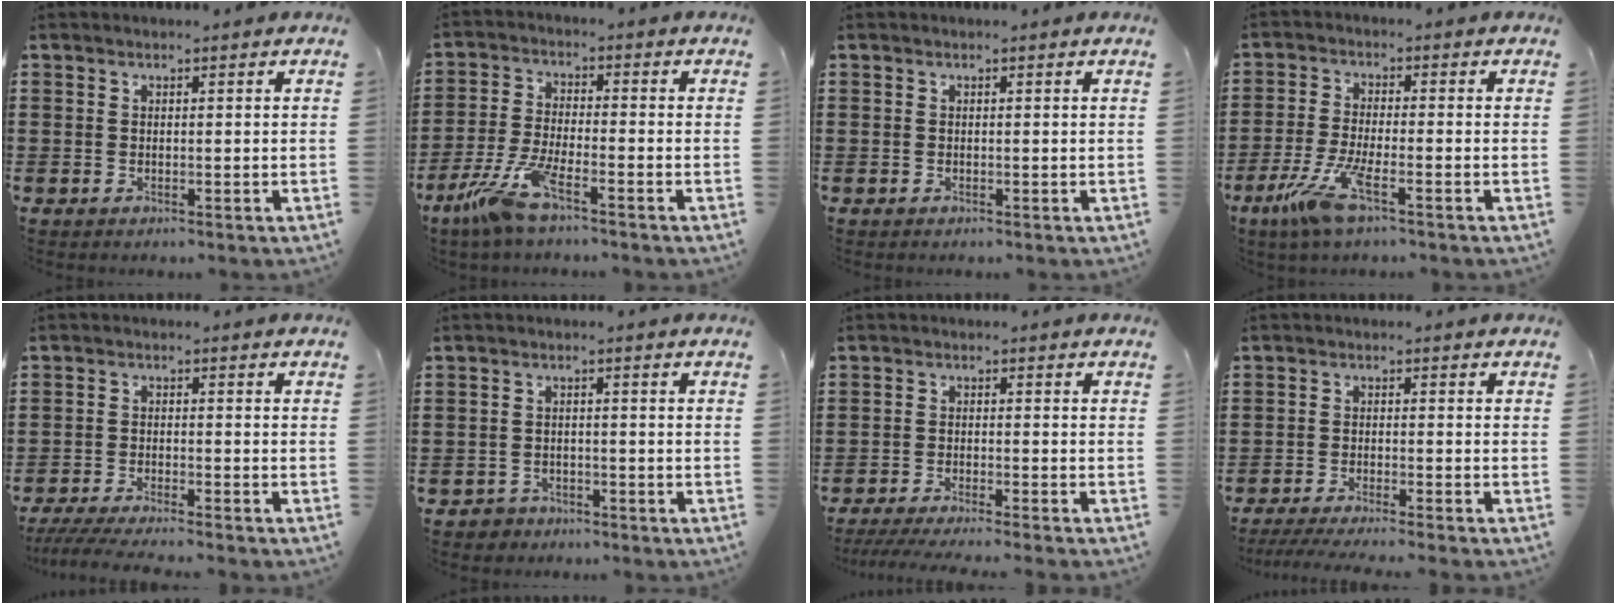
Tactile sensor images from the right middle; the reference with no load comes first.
{"total": 7.6, "force": [-5.2, 1.0, 5.5], "torque": [-0.132, -0.016, -0.100]}
{"total": 0.0}
{"total": 7.1, "force": [-3.7, 1.3, 6.0], "torque": [-0.143, -0.019, -0.073]}
{"total": 3.9, "force": [-3.6, -0.2, 1.4], "torque": [-0.037, -0.013, -0.073]}
{"total": 1.8, "force": [-1.6, 0.7, -0.1], "torque": [-0.006, 0.002, -0.037]}
{"total": 3.0, "force": [-2.7, -0.3, 1.2], "torque": [-0.027, -0.006, -0.056]}
{"total": 2.9, "force": [-2.6, -0.3, 1.2], "torque": [-0.028, -0.005, -0.052]}